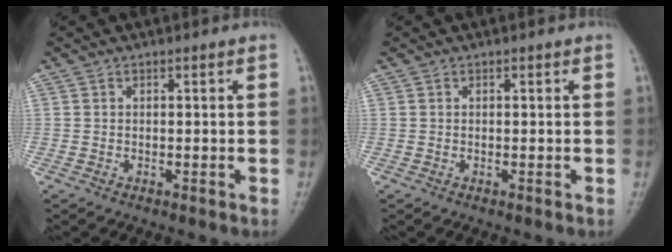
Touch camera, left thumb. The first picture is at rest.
{"total": 0.0}